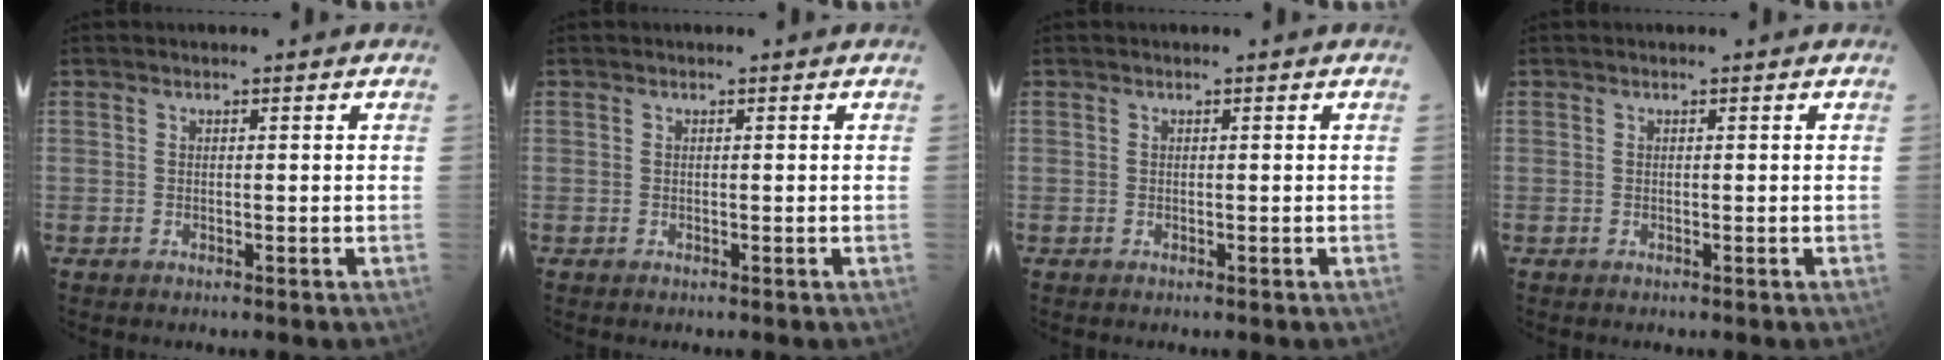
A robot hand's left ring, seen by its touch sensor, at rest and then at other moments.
{"total": 0.0}
{"total": 0.0}
{"total": 0.0}